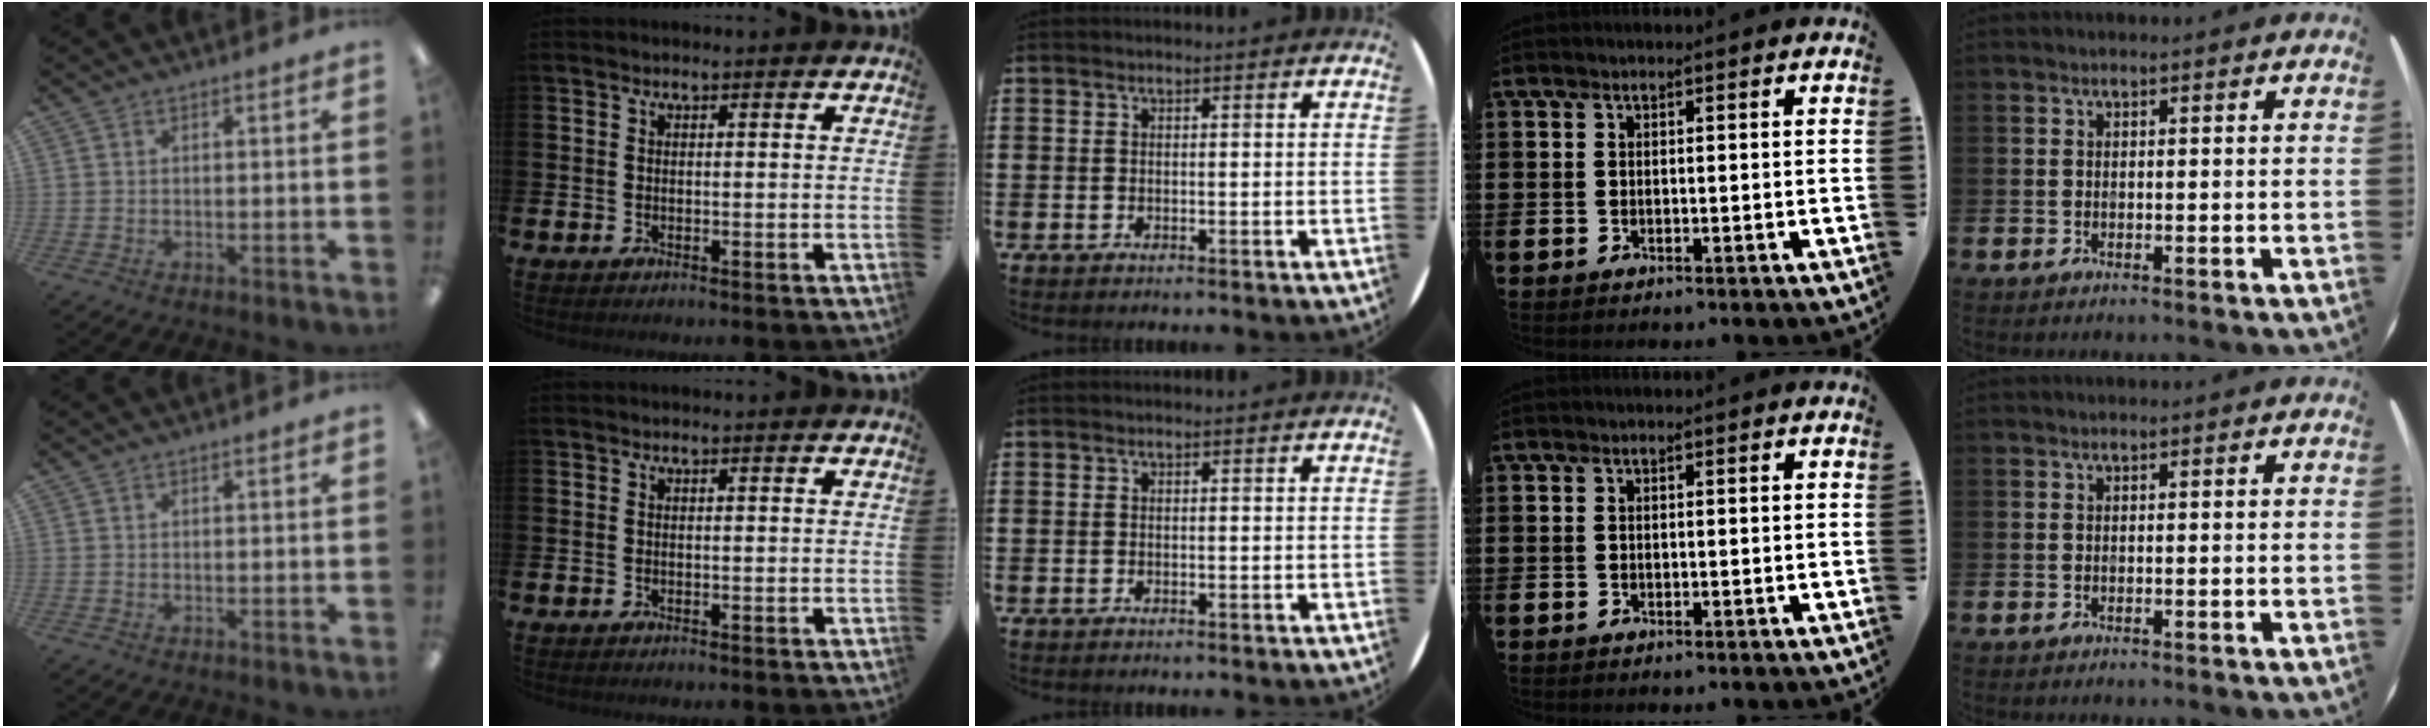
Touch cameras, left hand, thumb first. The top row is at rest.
{}